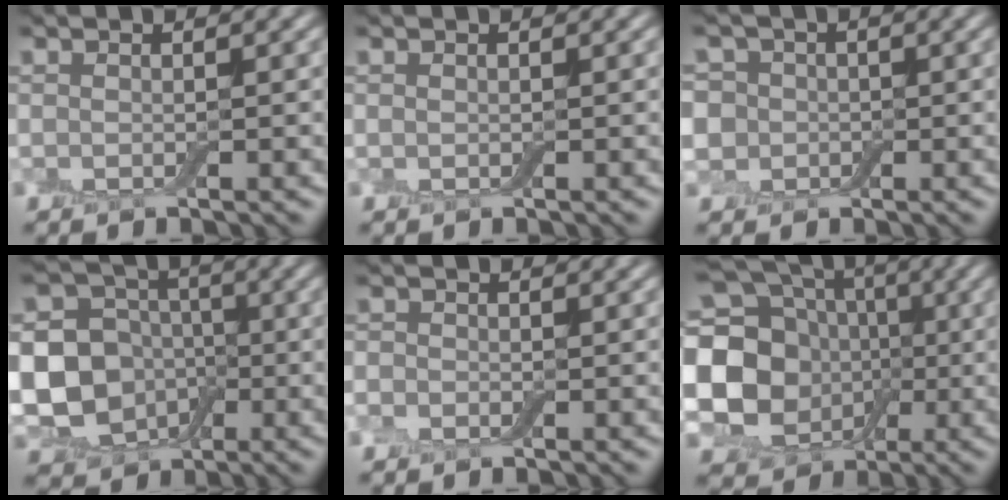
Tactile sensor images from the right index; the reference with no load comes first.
{"total": 0.0}
{"total": 6.0, "force": [1.0, 5.3, 2.5], "torque": [-0.039, 0.032, -0.018]}
{"total": 11.7, "force": [-1.7, 10.7, 4.3], "torque": [-0.113, -0.007, -0.049]}
{"total": 1.1, "force": [-0.5, 0.9, 0.3], "torque": [-0.004, -0.001, -0.012]}
{"total": 15.4, "force": [-0.3, 13.6, 7.3], "torque": [-0.163, 0.004, -0.039]}